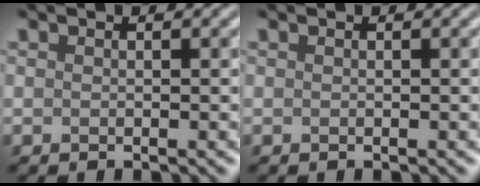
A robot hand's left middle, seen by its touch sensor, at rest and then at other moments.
{"total": 0.0}